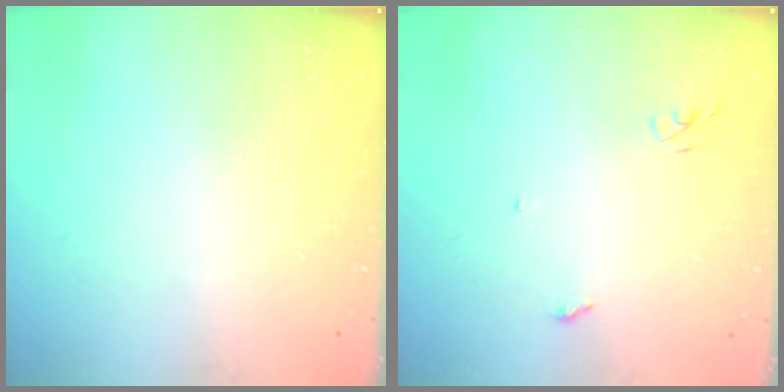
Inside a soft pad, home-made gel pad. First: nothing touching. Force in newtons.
{"total": 2.6, "press": 2.6, "slide": 0.2}